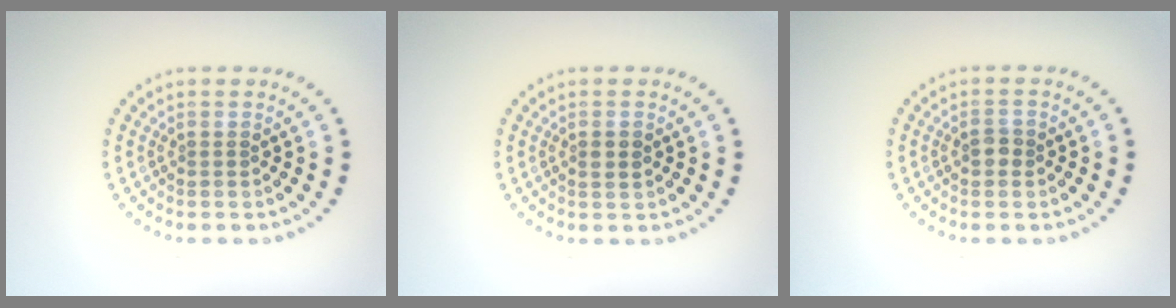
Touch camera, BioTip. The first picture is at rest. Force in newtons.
{"total": 1.1, "press": 1.1, "slide": 0.3}
{"total": 1.3, "press": 1.3, "slide": 0.2}